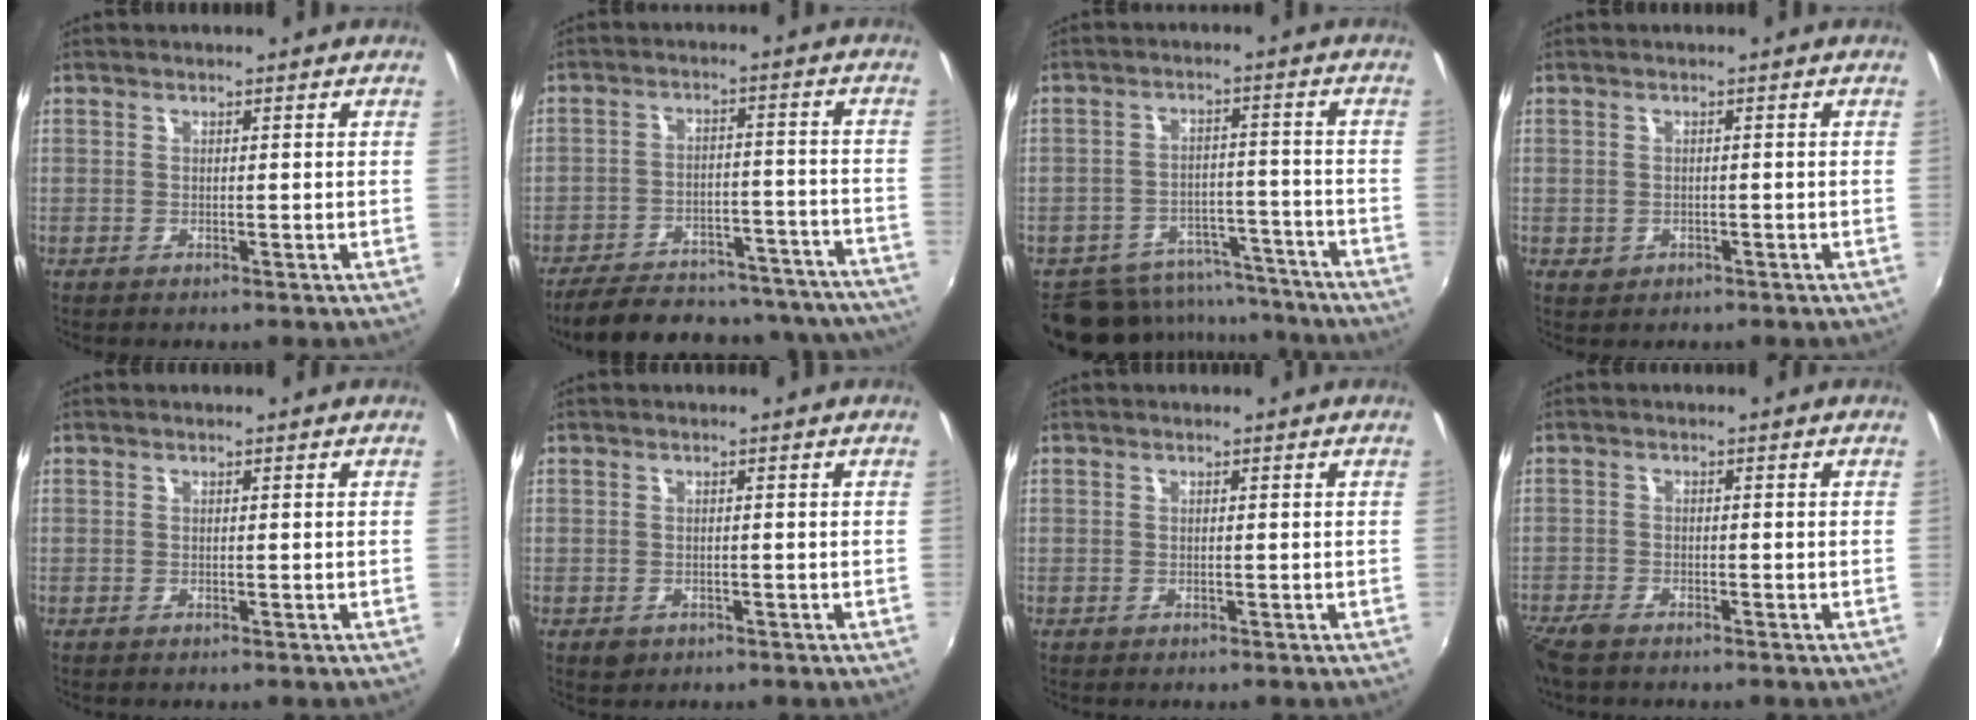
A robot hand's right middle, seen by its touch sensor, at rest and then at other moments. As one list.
[{"total": 28.9, "force": [-25.6, 8.9, 10.0], "torque": [-0.182, 0.027, -0.310]}, {"total": 13.9, "force": [-12.0, 6.3, 3.1], "torque": [-0.078, 0.027, -0.155]}, {"total": 1.8, "force": [-0.5, 1.6, 0.7], "torque": [-0.013, -0.004, -0.005]}, {"total": 0.0}, {"total": 1.9, "force": [-0.9, 1.5, 0.7], "torque": [-0.015, -0.004, -0.011]}, {"total": 0.0}, {"total": 4.7, "force": [-3.9, 1.4, 2.2], "torque": [-0.060, -0.021, -0.077]}]